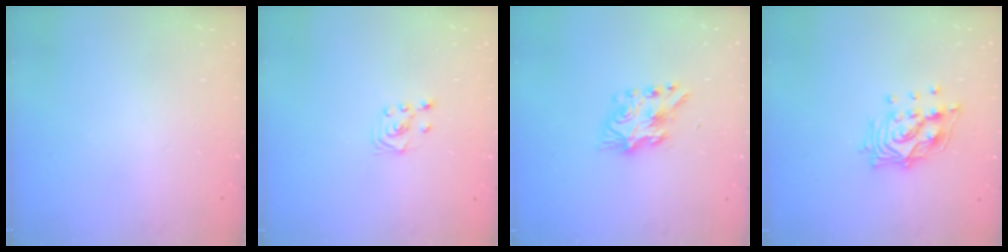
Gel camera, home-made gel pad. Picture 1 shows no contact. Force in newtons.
{"total": 2.3, "press": 2.2, "slide": 0.6}
{"total": 7.2, "press": 7.2, "slide": 0.2}
{"total": 12.9, "press": 12.8, "slide": 1.2}